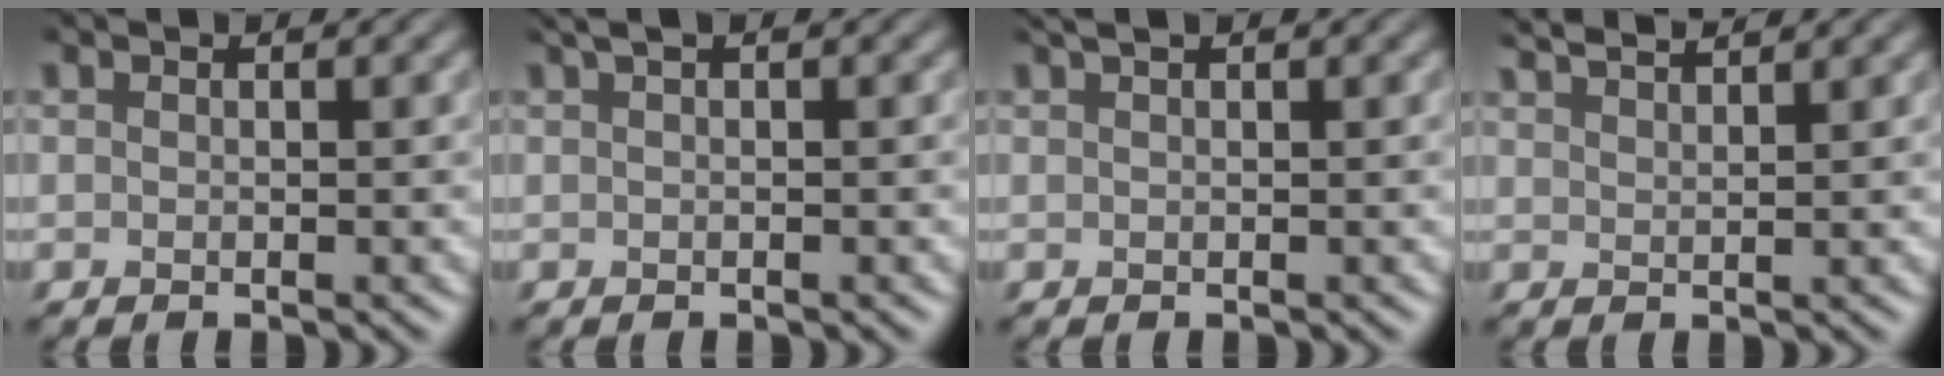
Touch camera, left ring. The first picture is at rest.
{"total": 1.7, "force": [0.9, 0.4, 1.4], "torque": [-0.022, 0.002, 0.011]}
{"total": 1.5, "force": [1.0, 0.3, 1.1], "torque": [-0.016, 0.000, 0.011]}
{"total": 3.9, "force": [3.3, 0.9, 1.9], "torque": [-0.001, 0.018, 0.027]}